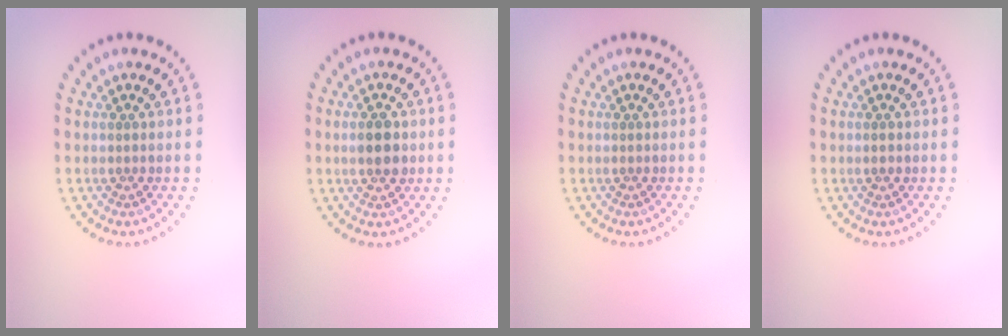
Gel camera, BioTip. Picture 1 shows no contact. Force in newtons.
{"total": 2.8, "press": 2.8, "slide": 0.2}
{"total": 0.0}
{"total": 0.8, "press": 0.8, "slide": 0.1}